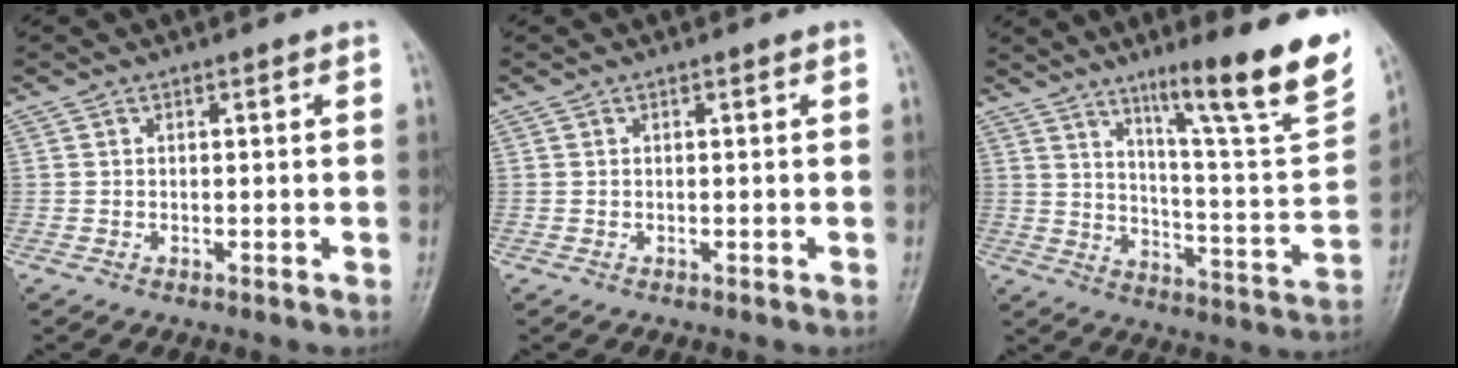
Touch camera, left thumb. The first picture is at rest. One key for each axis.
{"total": 0.0}
{"total": 21.8, "fx": 13.7, "fy": 2.4, "fz": 16.9, "tx": -0.213, "ty": -0.068, "tz": 0.211}